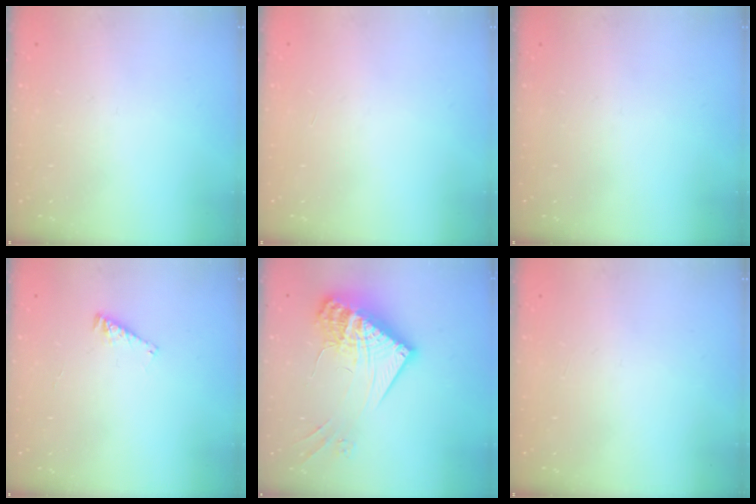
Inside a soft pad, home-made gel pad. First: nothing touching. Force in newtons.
{"total": 0.0}
{"total": 0.0}
{"total": 2.3, "press": 2.3, "slide": 0.2}
{"total": 21.0, "press": 20.9, "slide": 2.0}
{"total": 0.0}